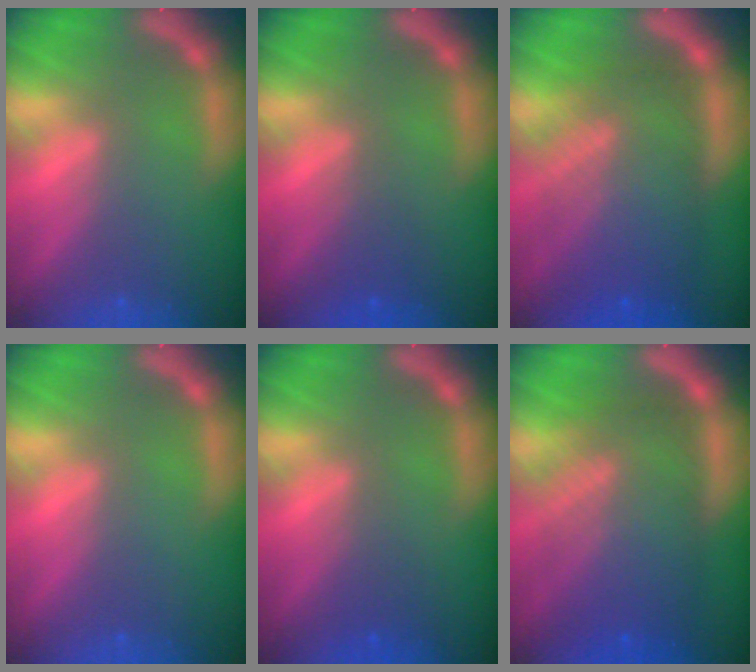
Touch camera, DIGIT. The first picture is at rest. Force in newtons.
{"total": 2.0}
{"total": 10.1}
{"total": 0.0}
{"total": 1.5}
{"total": 10.1}